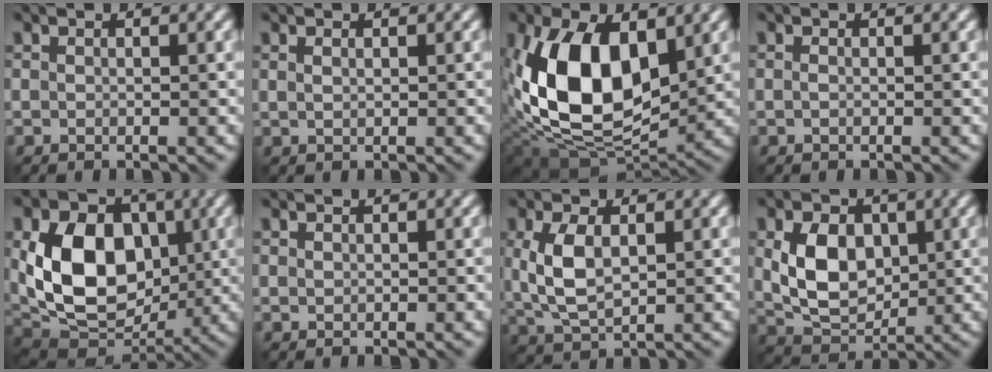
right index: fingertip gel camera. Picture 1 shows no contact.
{"total": 0.6, "force": [0.4, 0.2, 0.5], "torque": [-0.011, 0.001, 0.008]}
{"total": 13.2, "force": [2.0, 7.5, 10.6], "torque": [-0.203, -0.012, 0.035]}
{"total": 0.0}
{"total": 11.1, "force": [0.9, 7.9, 7.7], "torque": [-0.144, -0.010, 0.017]}
{"total": 0.0}
{"total": 4.6, "force": [0.8, 2.4, 3.9], "torque": [-0.089, 0.004, 0.022]}
{"total": 6.4, "force": [0.8, 4.5, 4.4], "torque": [-0.088, -0.003, 0.018]}